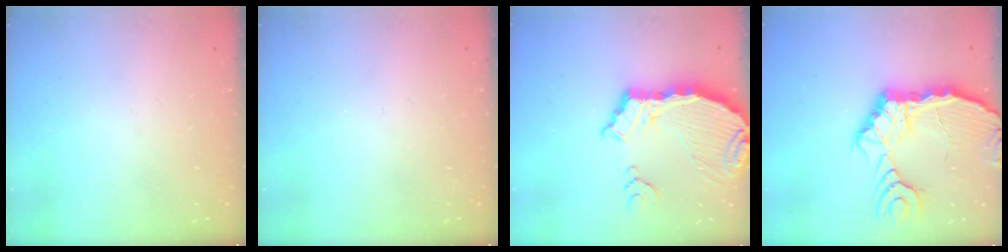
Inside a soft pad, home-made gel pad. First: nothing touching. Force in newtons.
{"total": 0.0}
{"total": 11.2, "press": 11.1, "slide": 1.2}
{"total": 10.6, "press": 10.5, "slide": 1.4}